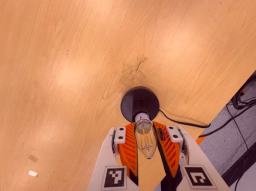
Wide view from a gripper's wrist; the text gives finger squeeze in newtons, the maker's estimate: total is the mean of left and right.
{"total": 14.5, "left": 15.4, "right": 13.7}